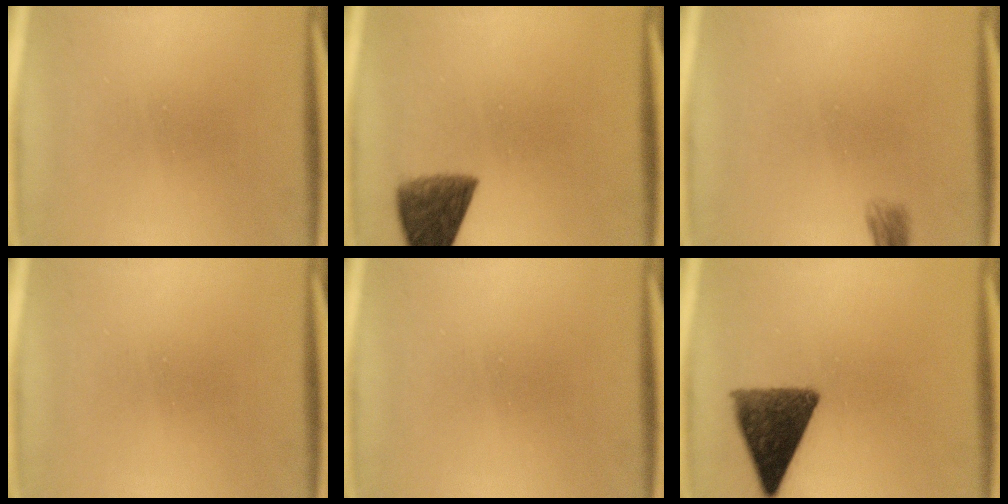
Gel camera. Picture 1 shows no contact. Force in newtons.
{"total": 7.9}
{"total": 1.6}
{"total": 0.0}
{"total": 0.0}
{"total": 11.0}